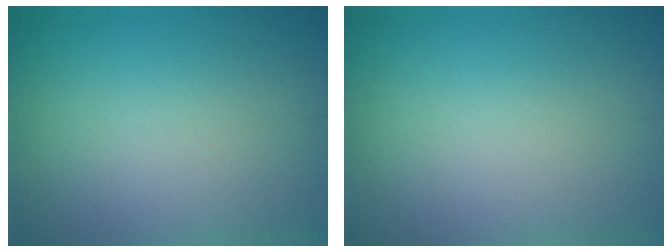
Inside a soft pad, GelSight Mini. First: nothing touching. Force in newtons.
{"total": 0.0}